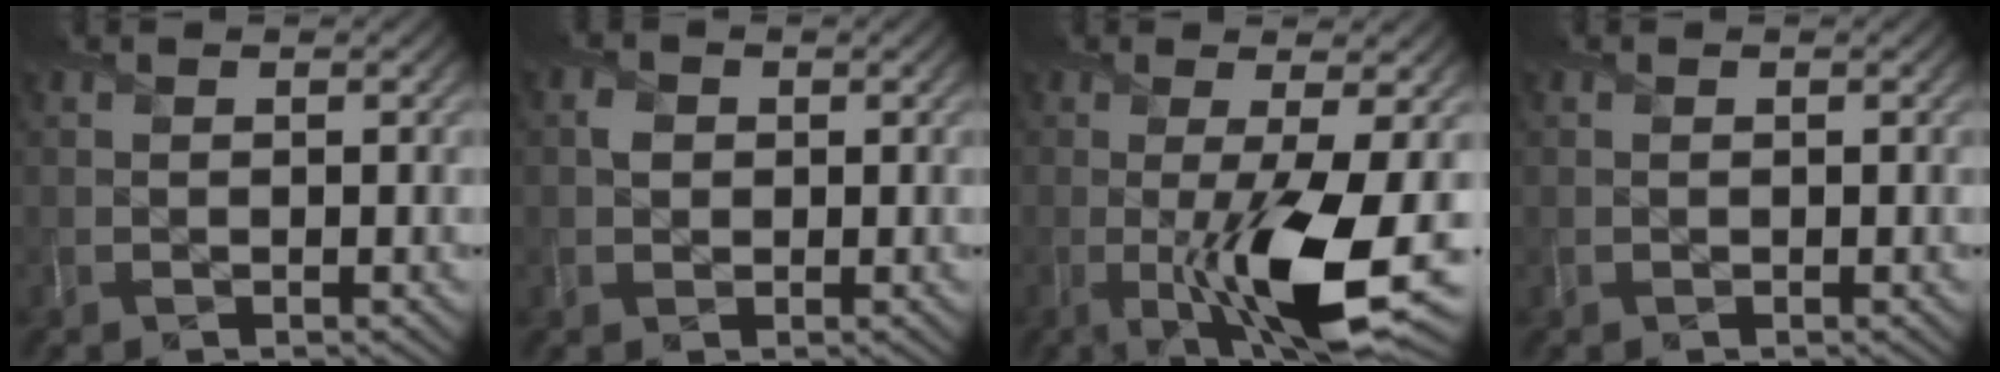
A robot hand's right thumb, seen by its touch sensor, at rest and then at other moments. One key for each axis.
{"total": 1.5, "fx": 0.1, "fy": 1.4, "fz": 0.5, "tx": -0.010, "ty": -0.001, "tz": -0.003}
{"total": 11.5, "fx": -2.1, "fy": 2.6, "fz": 11.0, "tx": -0.173, "ty": -0.014, "tz": -0.027}
{"total": 0.0}